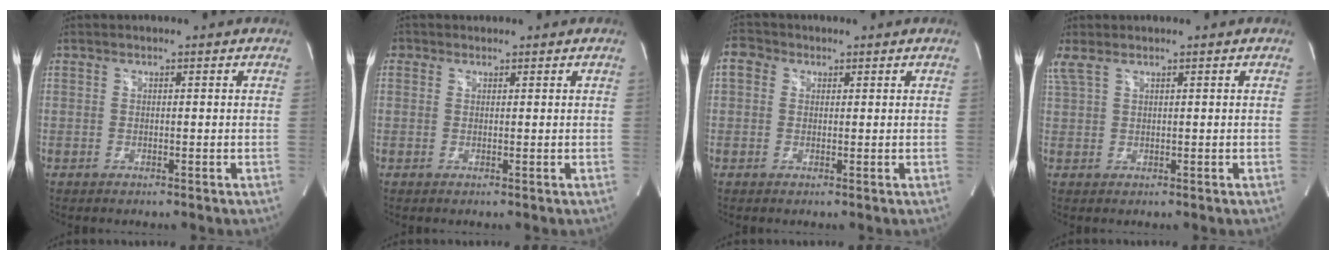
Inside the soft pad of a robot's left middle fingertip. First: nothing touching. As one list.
[{"total": 1.3, "force": [0.8, 1.0, 0.1], "torque": [0.004, 0.007, 0.010]}, {"total": 3.2, "force": [1.1, 2.7, 1.3], "torque": [-0.031, 0.020, 0.018]}, {"total": 3.0, "force": [2.3, 0.9, 1.8], "torque": [-0.062, 0.025, 0.060]}]